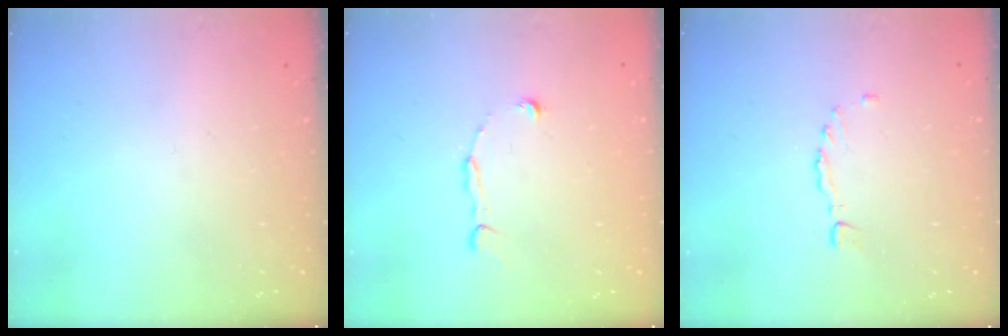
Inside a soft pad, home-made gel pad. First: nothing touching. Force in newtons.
{"total": 2.8, "press": 2.8, "slide": 0.2}
{"total": 1.4, "press": 1.3, "slide": 0.3}